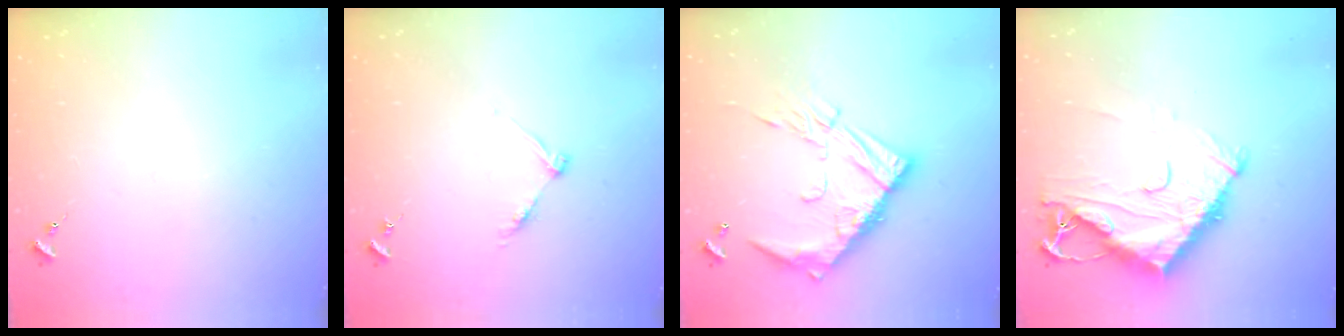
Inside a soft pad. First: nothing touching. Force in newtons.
{"total": 5.1, "press": 5.0, "slide": 0.8}
{"total": 19.1, "press": 19.0, "slide": 1.8}
{"total": 14.7, "press": 14.6, "slide": 1.5}